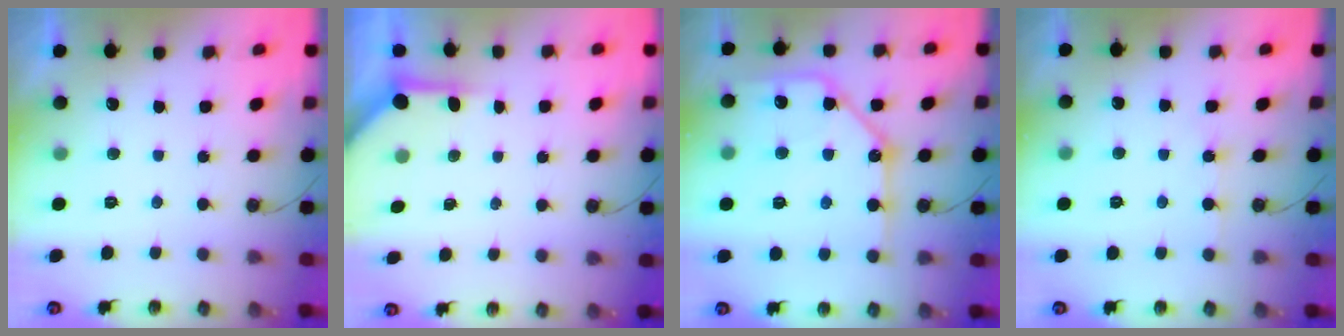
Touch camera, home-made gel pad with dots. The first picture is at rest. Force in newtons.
{"total": 3.9, "press": 3.9, "slide": 0.4}
{"total": 15.8, "press": 15.7, "slide": 1.8}
{"total": 3.9, "press": 3.9, "slide": 0.5}